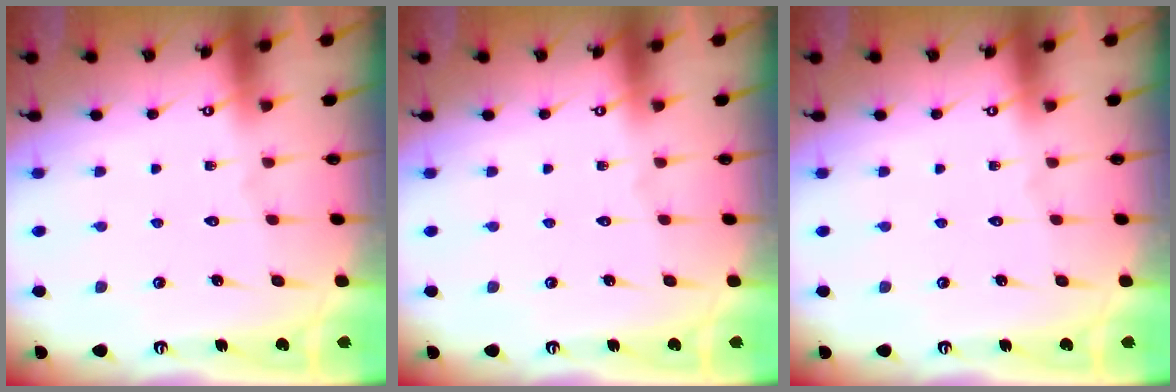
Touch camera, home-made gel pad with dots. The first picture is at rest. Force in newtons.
{"total": 0.0}
{"total": 0.0}